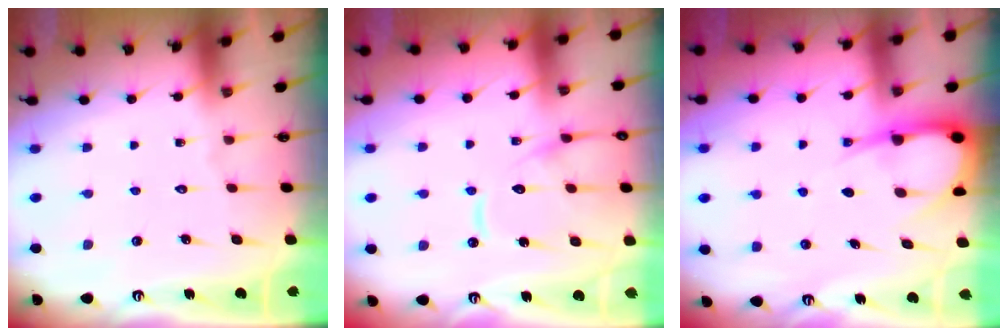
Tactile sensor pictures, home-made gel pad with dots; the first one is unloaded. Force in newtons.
{"total": 12.7, "press": 12.7, "slide": 1.1}
{"total": 7.7, "press": 7.6, "slide": 0.9}